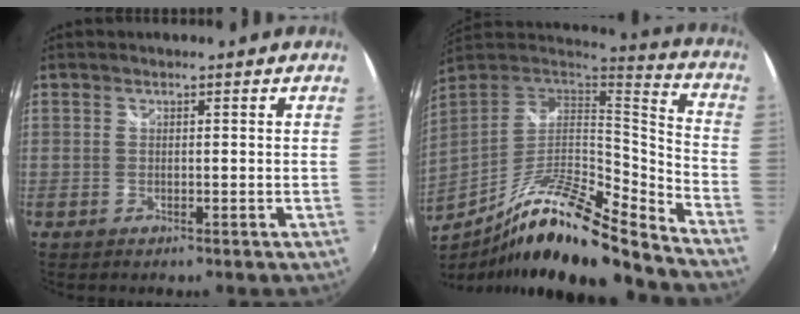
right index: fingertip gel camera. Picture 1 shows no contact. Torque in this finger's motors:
{"motor_torque": [0.52, -0.91, 0.42, 0.07]}